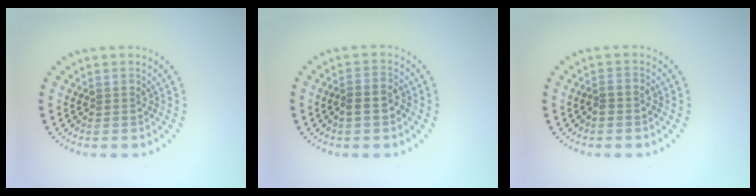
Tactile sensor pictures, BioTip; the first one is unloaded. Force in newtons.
{"total": 2.3, "press": 2.1, "slide": 0.8}
{"total": 1.0, "press": 0.7, "slide": 0.6}